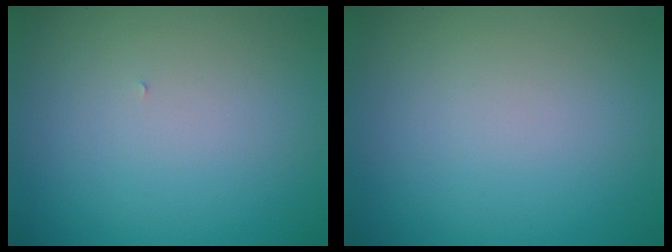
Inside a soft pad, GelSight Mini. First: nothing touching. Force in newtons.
{"total": 0.0}